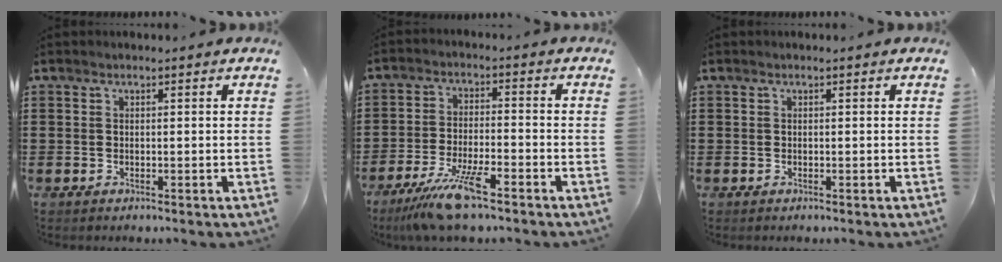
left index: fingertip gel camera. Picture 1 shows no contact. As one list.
[{"total": 8.2, "force": [-6.1, 1.1, 5.4], "torque": [-0.117, -0.011, -0.116]}, {"total": 0.0}]